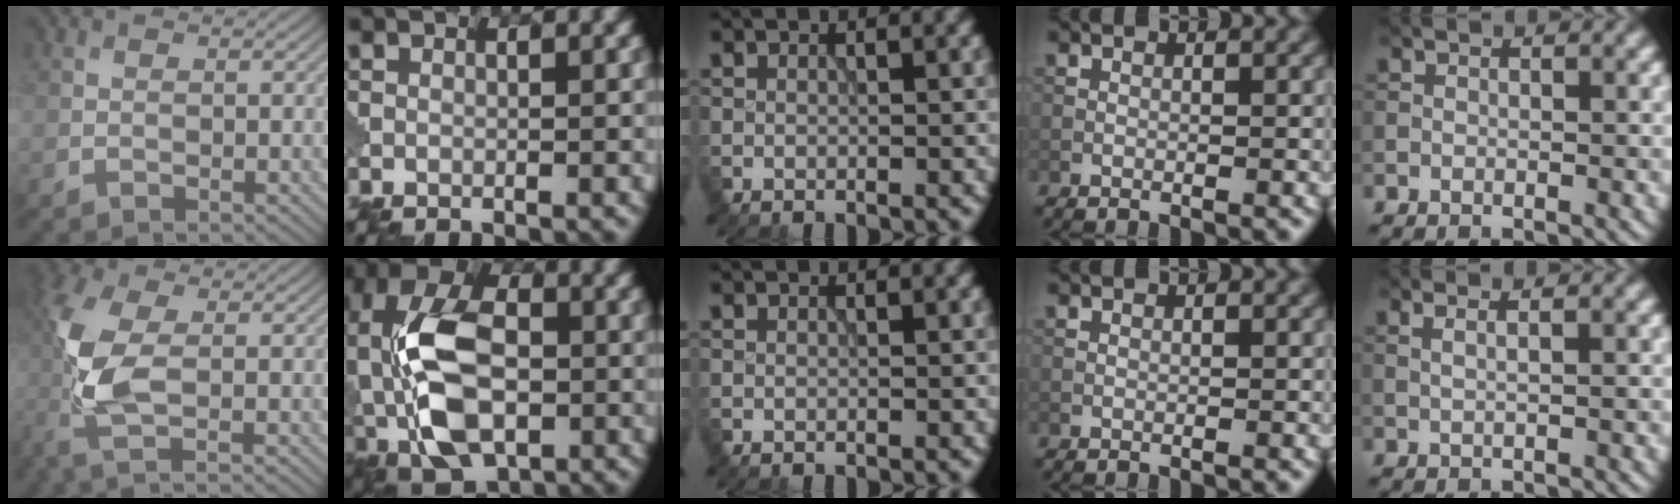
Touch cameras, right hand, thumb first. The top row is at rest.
{"thumb": {"total": 8.6, "force": [-1.2, 3.3, 7.8], "torque": [-0.202, -0.002, -0.035]}, "index": {"total": 13.4, "force": [-2.1, 8.0, 10.5], "torque": [-0.221, 0.006, -0.054]}, "little": {"total": 2.0, "force": [1.1, 0.8, 1.5], "torque": [-0.011, 0.004, -0.005]}}